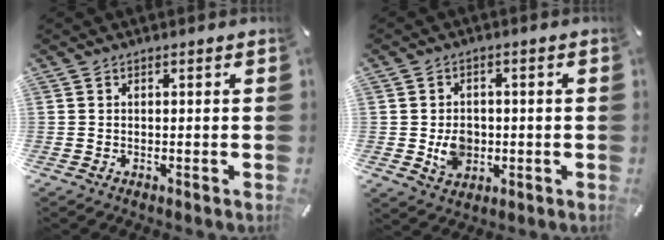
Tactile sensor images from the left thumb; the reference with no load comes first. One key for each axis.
{"total": 6.4, "fx": -0.9, "fy": 5.4, "fz": 3.2, "tx": -0.047, "ty": -0.003, "tz": -0.016}